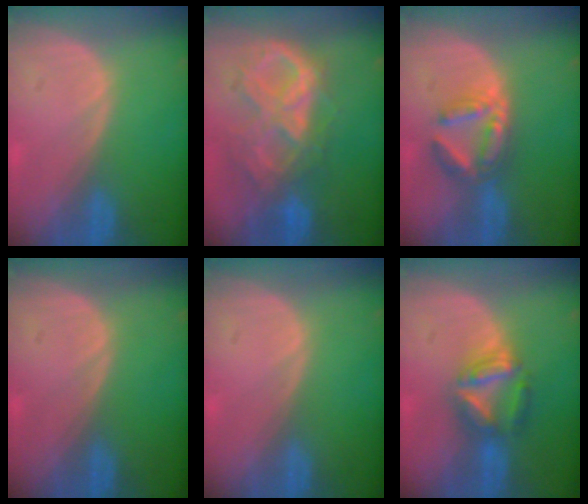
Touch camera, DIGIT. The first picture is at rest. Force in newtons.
{"total": 10.4, "press": 8.9, "slide": 5.4}
{"total": 6.1, "press": 5.7, "slide": 2.3}
{"total": 0.0}
{"total": 0.0}
{"total": 6.2, "press": 6.0, "slide": 1.5}